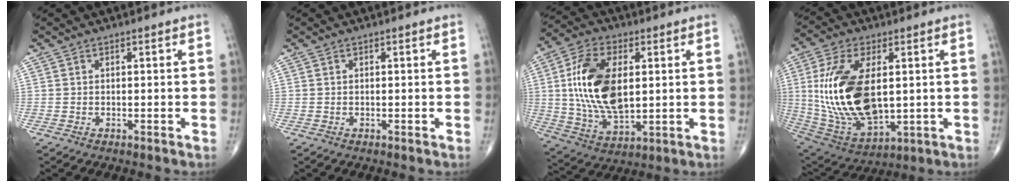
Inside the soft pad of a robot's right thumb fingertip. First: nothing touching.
{"total": 0.0}
{"total": 17.6, "force": [2.4, 9.4, 14.7], "torque": [-0.277, -0.008, 0.049]}
{"total": 21.5, "force": [1.8, 11.1, 18.3], "torque": [-0.365, -0.019, 0.050]}